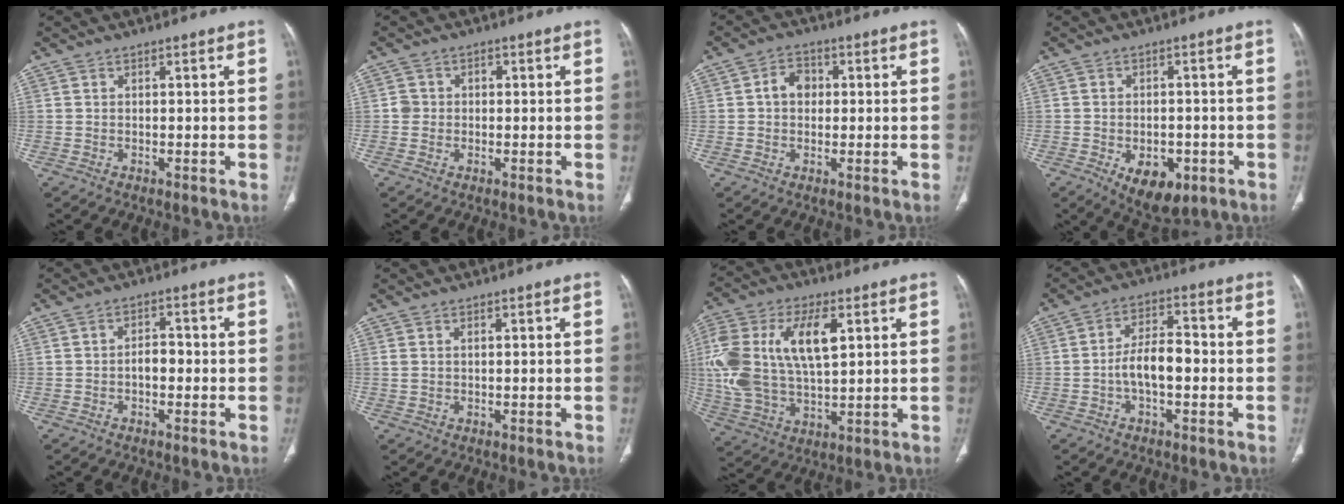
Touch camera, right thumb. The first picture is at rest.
{"total": 2.4, "force": [-0.2, 2.3, 0.7], "torque": [0.007, 0.011, -0.007]}
{"total": 4.5, "force": [0.4, 3.6, 2.7], "torque": [-0.027, 0.013, 0.002]}
{"total": 9.0, "force": [-3.6, 5.4, 6.3], "torque": [-0.074, 0.007, -0.039]}
{"total": 2.9, "force": [-0.7, 1.8, 2.1], "torque": [-0.021, 0.013, -0.016]}
{"total": 1.3, "force": [0.5, 0.7, 1.0], "torque": [-0.031, 0.011, 0.018]}
{"total": 19.9, "force": [4.4, 10.2, 16.5], "torque": [-0.346, 0.002, 0.081]}
{"total": 7.7, "force": [-1.5, 3.7, 6.5], "torque": [-0.114, 0.030, -0.031]}